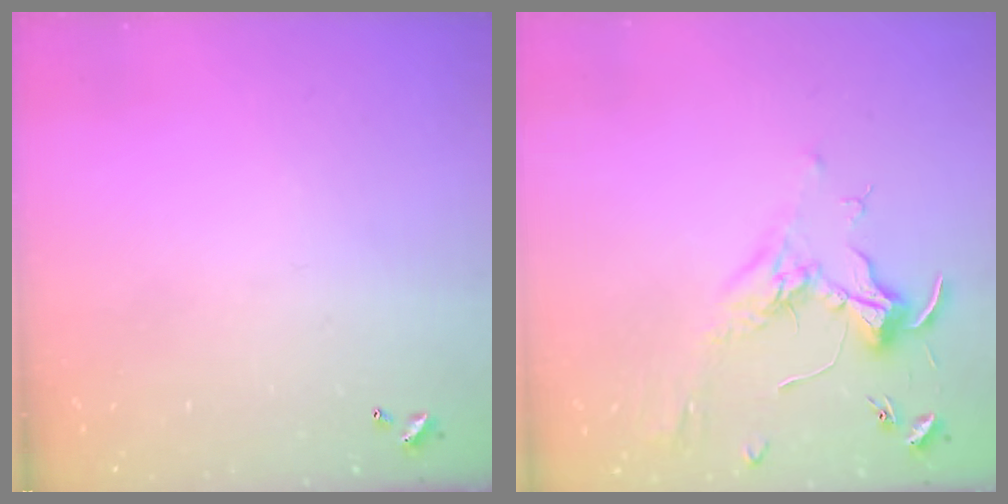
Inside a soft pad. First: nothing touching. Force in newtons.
{"total": 1.8, "press": 1.6, "slide": 0.8}